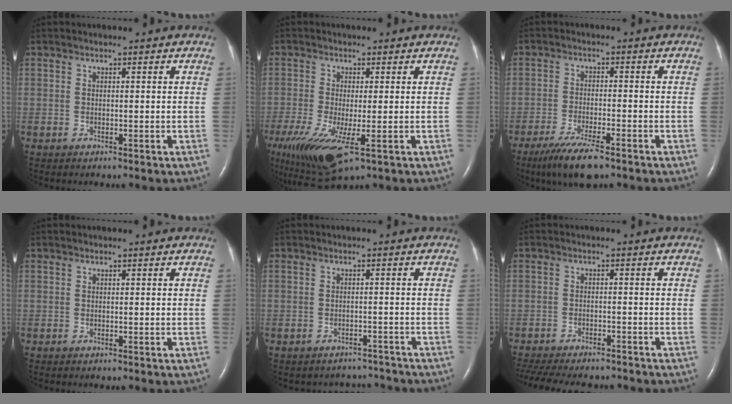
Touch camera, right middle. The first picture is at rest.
{"total": 12.1, "force": [-5.3, 3.8, 10.2], "torque": [-0.209, -0.037, -0.083]}
{"total": 8.1, "force": [-5.8, 1.2, 5.5], "torque": [-0.103, -0.020, -0.097]}
{"total": 0.0}
{"total": 4.3, "force": [-4.0, 1.4, -0.9], "torque": [0.010, 0.016, -0.050]}
{"total": 15.4, "force": [-13.4, 4.3, 6.3], "torque": [-0.155, -0.018, -0.185]}